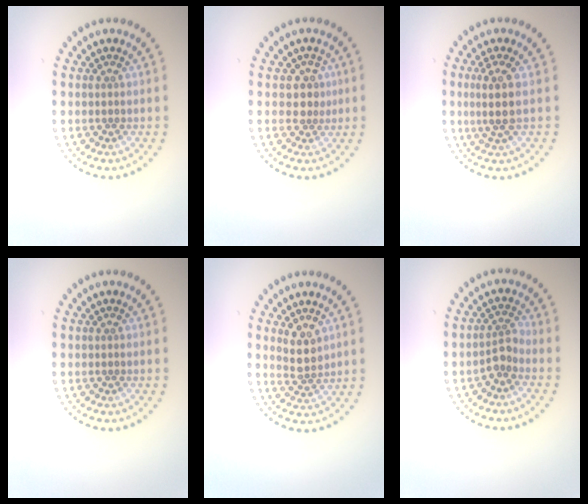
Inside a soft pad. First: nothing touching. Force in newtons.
{"total": 1.9, "press": 1.6, "slide": 1.0}
{"total": 2.5, "press": 1.9, "slide": 1.5}
{"total": 0.0}
{"total": 2.4, "press": 2.2, "slide": 1.1}
{"total": 1.8, "press": 1.3, "slide": 1.2}